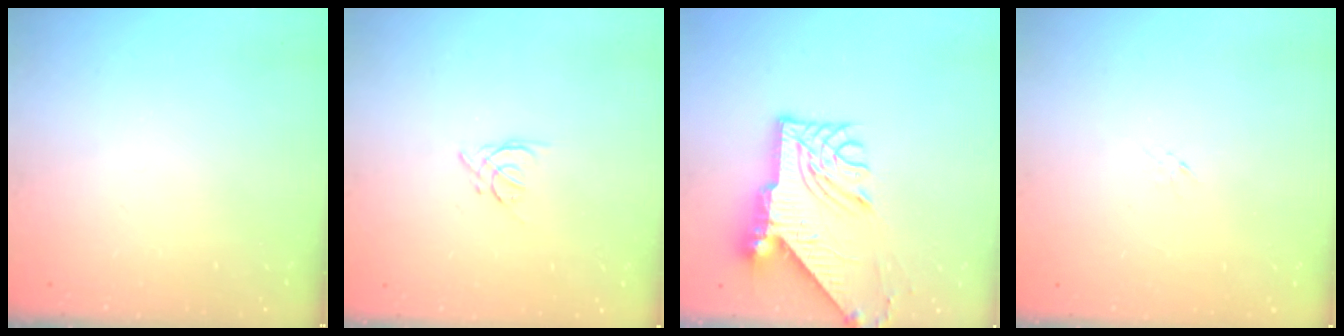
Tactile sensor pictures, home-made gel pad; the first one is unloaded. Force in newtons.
{"total": 3.4, "press": 3.3, "slide": 0.7}
{"total": 12.0, "press": 11.9, "slide": 1.4}
{"total": 0.9, "press": 0.8, "slide": 0.4}